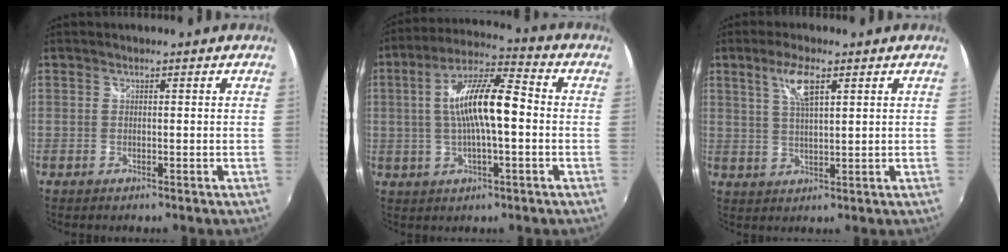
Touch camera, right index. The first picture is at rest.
{"total": 13.2, "force": [-0.1, 3.4, 12.8], "torque": [-0.235, 0.015, -0.004]}
{"total": 6.0, "force": [2.9, 1.6, 5.0], "torque": [-0.094, 0.003, 0.056]}